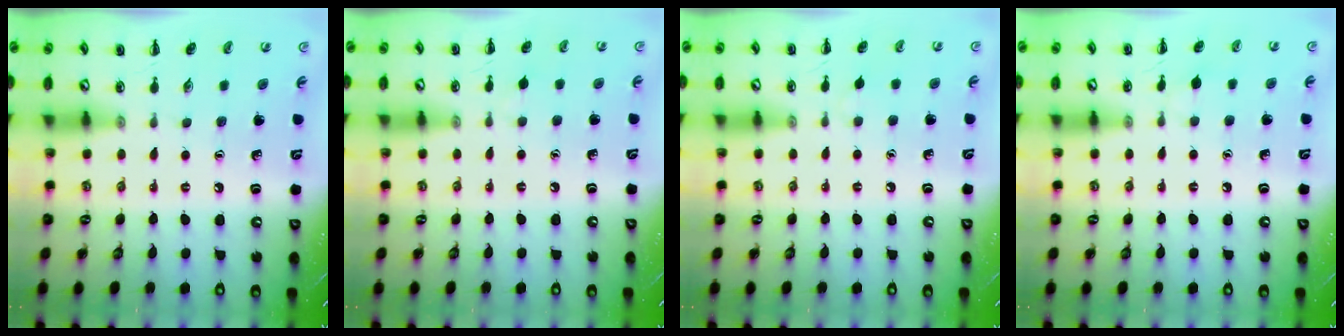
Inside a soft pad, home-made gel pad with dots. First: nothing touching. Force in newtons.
{"total": 2.6, "press": 2.3, "slide": 1.1}
{"total": 2.3, "press": 2.1, "slide": 0.9}
{"total": 5.2, "press": 4.9, "slide": 1.5}